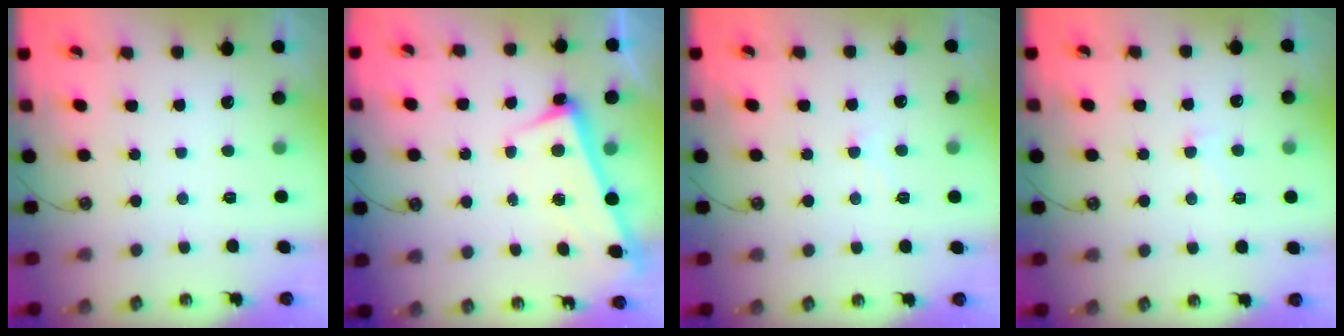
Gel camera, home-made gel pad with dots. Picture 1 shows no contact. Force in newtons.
{"total": 2.7, "press": 2.6, "slide": 0.7}
{"total": 1.5, "press": 1.4, "slide": 0.4}
{"total": 0.8, "press": 0.7, "slide": 0.5}